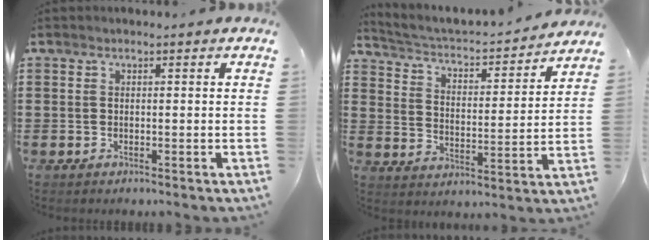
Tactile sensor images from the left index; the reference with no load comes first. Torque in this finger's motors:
{"motor_torque": [-0.43, 0.41, 0.16, 0.11]}